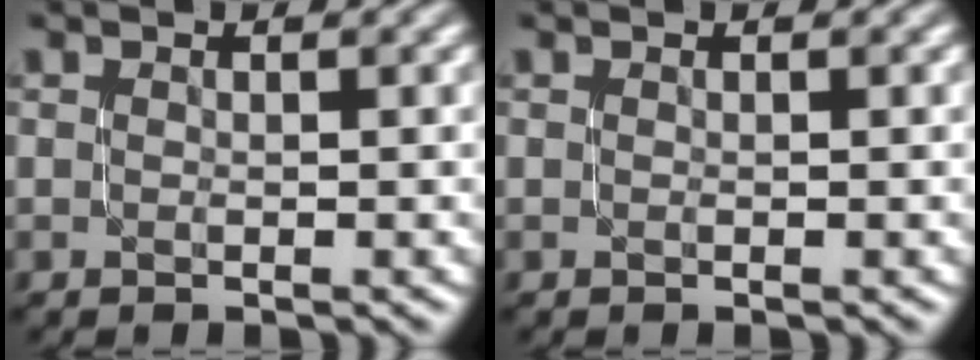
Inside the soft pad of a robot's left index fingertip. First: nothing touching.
{"total": 0.0}